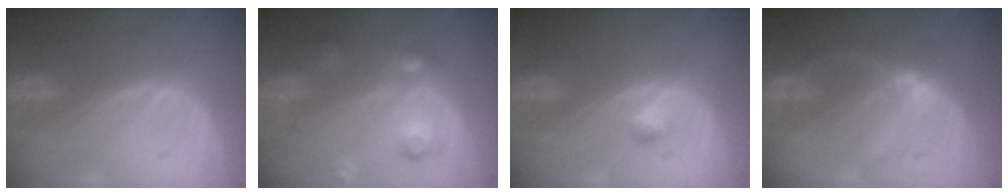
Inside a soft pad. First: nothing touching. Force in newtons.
{"total": 6.0, "press": 6.0, "slide": 0.2}
{"total": 1.5, "press": 1.5, "slide": 0.3}
{"total": 5.1, "press": 5.0, "slide": 1.1}